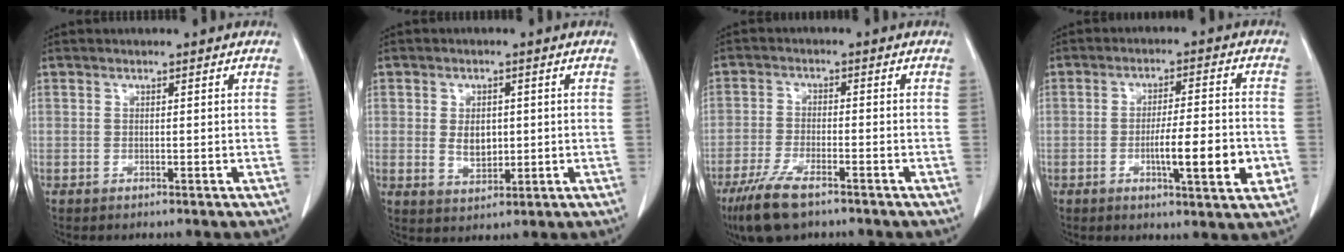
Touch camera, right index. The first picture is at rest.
{"total": 4.4, "force": [0.2, 2.9, 3.2], "torque": [-0.056, 0.001, 0.014]}
{"total": 8.3, "force": [-5.8, 2.0, 5.5], "torque": [-0.110, -0.018, -0.100]}
{"total": 9.7, "force": [-2.6, 1.3, 9.3], "torque": [-0.144, -0.003, -0.039]}